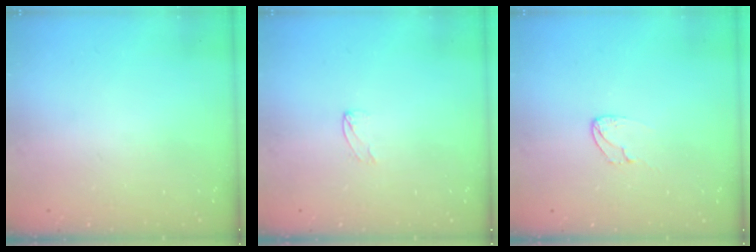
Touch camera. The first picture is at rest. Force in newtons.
{"total": 2.7, "press": 2.7, "slide": 0.2}
{"total": 4.4, "press": 4.4, "slide": 0.3}